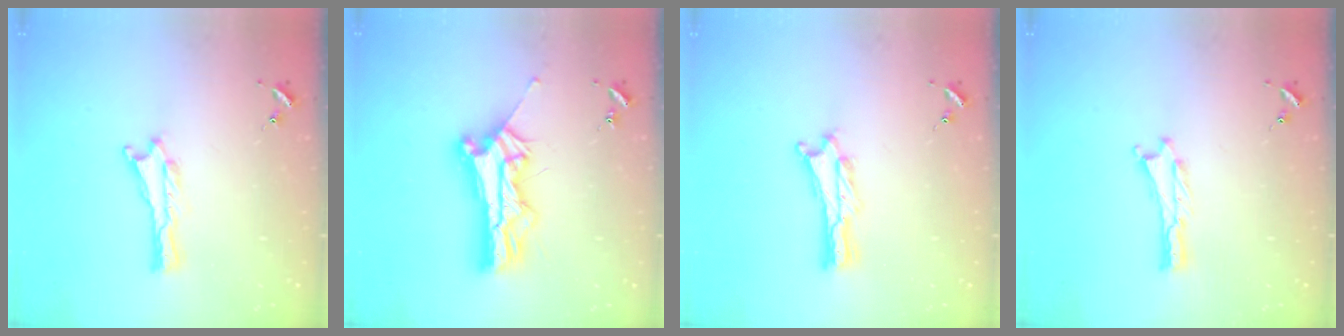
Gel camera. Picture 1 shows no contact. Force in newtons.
{"total": 9.1, "press": 9.1, "slide": 0.8}
{"total": 0.9, "press": 0.9, "slide": 0.2}
{"total": 0.0}